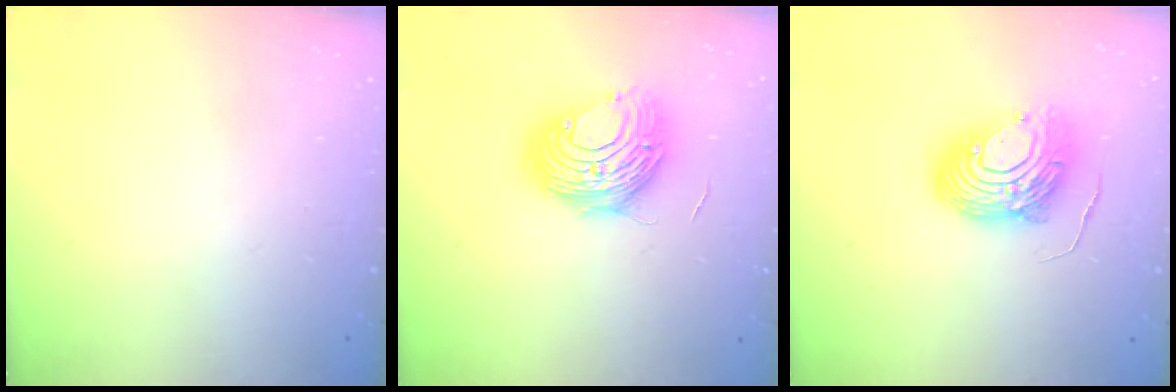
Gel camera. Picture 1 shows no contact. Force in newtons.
{"total": 11.0, "press": 11.0, "slide": 0.6}
{"total": 12.7, "press": 12.6, "slide": 1.6}